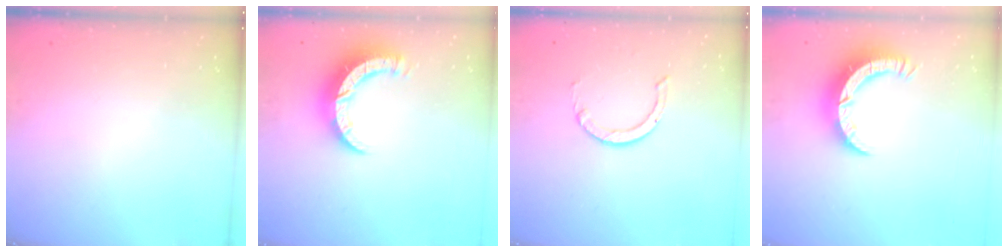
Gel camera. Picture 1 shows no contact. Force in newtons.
{"total": 9.6, "press": 9.5, "slide": 1.2}
{"total": 2.8, "press": 2.8, "slide": 0.2}
{"total": 7.8, "press": 7.8, "slide": 0.8}